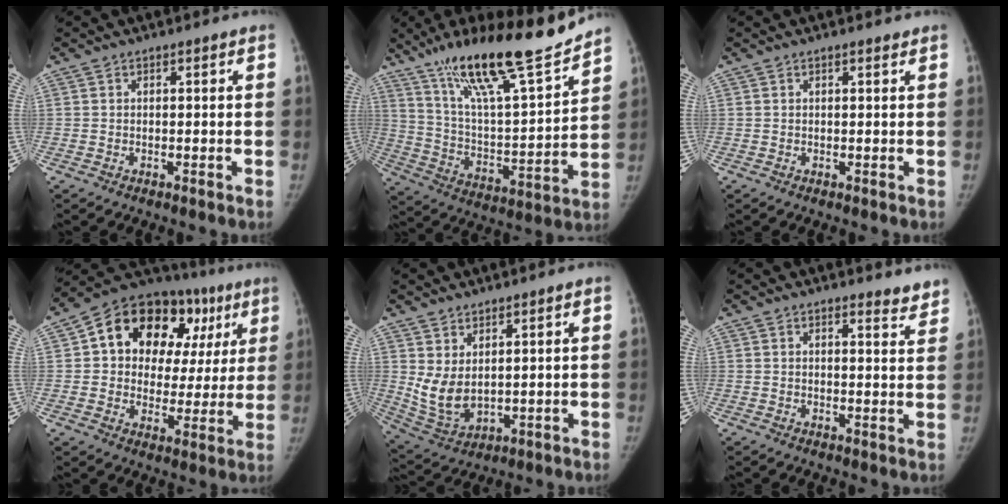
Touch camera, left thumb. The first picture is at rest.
{"total": 24.1, "force": [18.1, 4.1, 15.3], "torque": [-0.233, -0.082, 0.313]}
{"total": 1.0, "force": [0.8, 0.3, 0.6], "torque": [-0.010, -0.003, 0.011]}
{"total": 22.7, "force": [8.0, 15.4, 14.6], "torque": [-0.149, 0.035, 0.117]}
{"total": 7.8, "force": [2.5, 4.3, 6.0], "torque": [-0.108, -0.024, 0.068]}
{"total": 4.1, "force": [3.8, 1.1, 1.2], "torque": [0.005, -0.027, 0.035]}